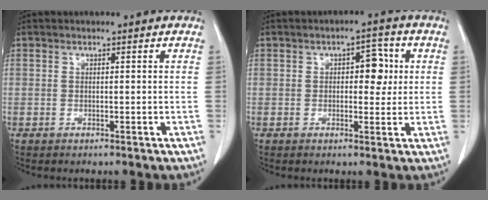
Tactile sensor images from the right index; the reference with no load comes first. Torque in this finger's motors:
{"motor_torque": [0.26, 0.02, 0.09, 0.02]}